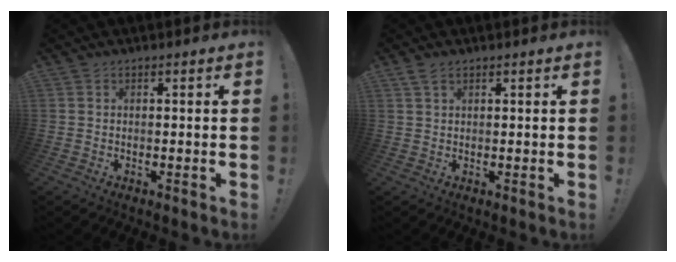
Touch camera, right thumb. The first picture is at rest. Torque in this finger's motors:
{"motor_torque": [-0.03, -0.03, 0.10, 0.06, 0.00]}